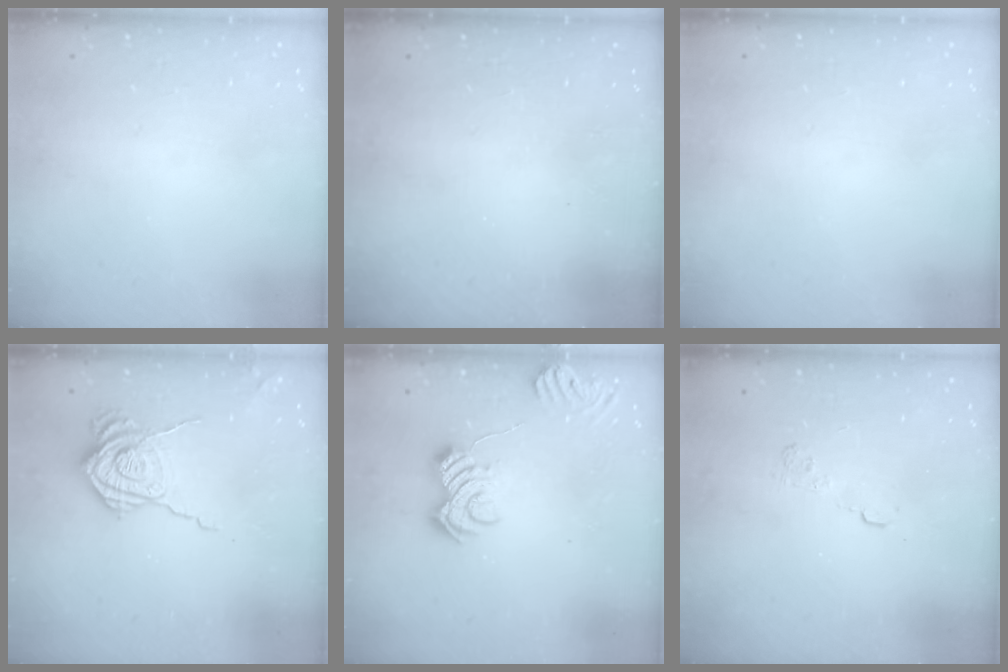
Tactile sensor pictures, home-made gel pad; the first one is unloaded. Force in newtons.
{"total": 2.4, "press": 2.3, "slide": 0.8}
{"total": 0.0}
{"total": 15.9, "press": 15.9, "slide": 1.2}
{"total": 7.5, "press": 7.5, "slide": 0.4}
{"total": 2.9, "press": 2.4, "slide": 1.5}